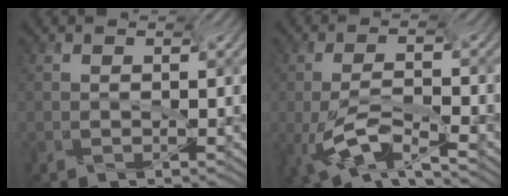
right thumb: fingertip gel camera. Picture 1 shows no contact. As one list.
[{"total": 6.4, "force": [-5.3, 0.3, 3.5], "torque": [-0.081, 0.013, -0.094]}]